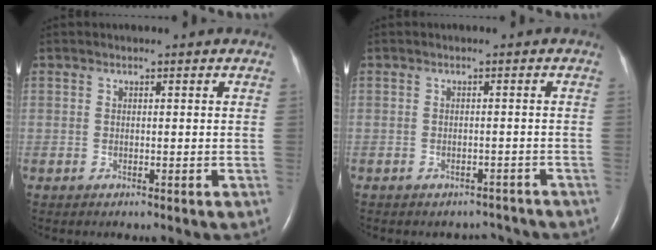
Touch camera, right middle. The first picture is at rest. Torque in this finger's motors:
{"motor_torque": [-0.01, 0.00, -0.01, -0.01]}